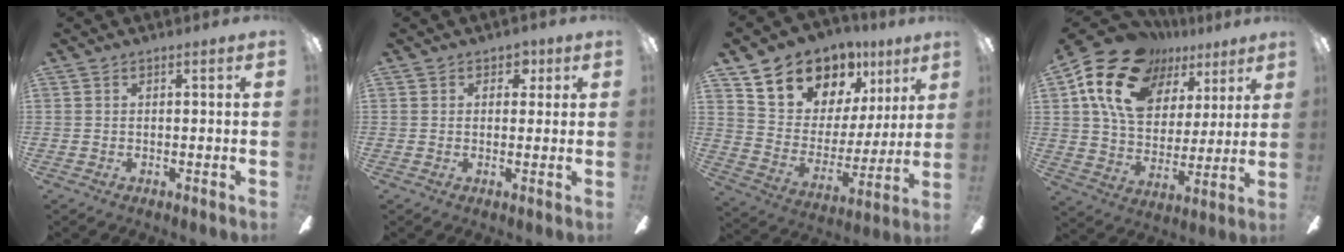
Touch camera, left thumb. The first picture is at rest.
{"total": 2.9, "force": [1.4, 2.4, 1.1], "torque": [0.000, -0.001, 0.021]}
{"total": 15.7, "force": [11.7, 9.7, 4.1], "torque": [-0.087, -0.083, 0.219]}
{"total": 20.5, "force": [11.4, 13.4, 10.6], "torque": [-0.206, -0.046, 0.209]}